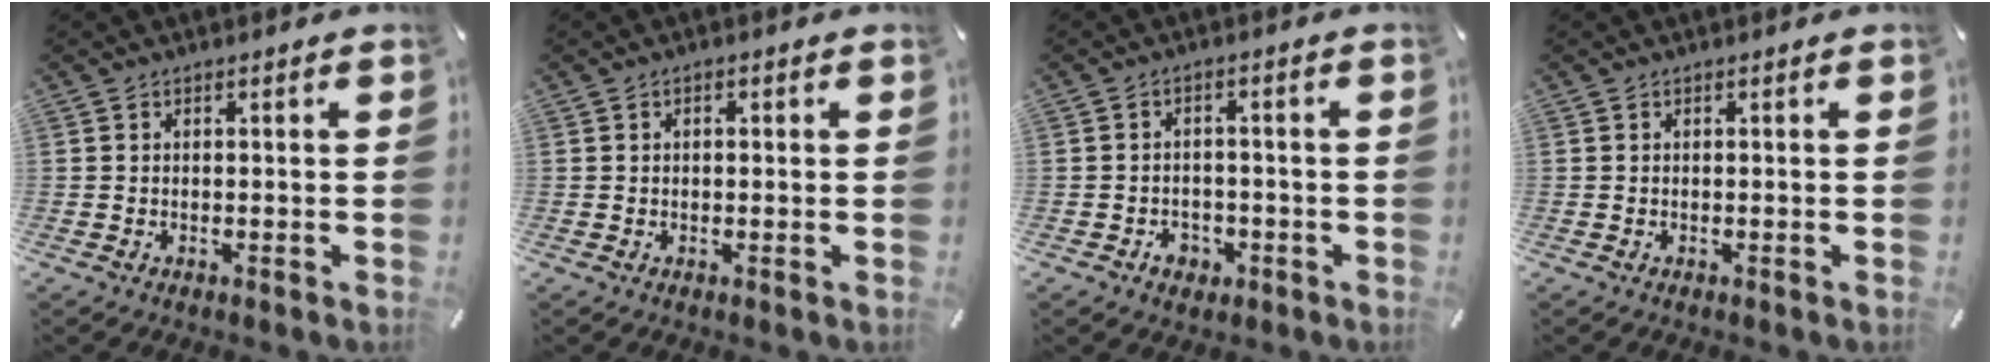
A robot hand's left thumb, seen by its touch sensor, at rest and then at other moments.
{"total": 1.0, "force": [0.2, 0.7, 0.6], "torque": [-0.013, 0.006, 0.001]}
{"total": 3.8, "force": [-1.7, 3.2, 1.3], "torque": [-0.028, 0.004, -0.033]}
{"total": 0.0}